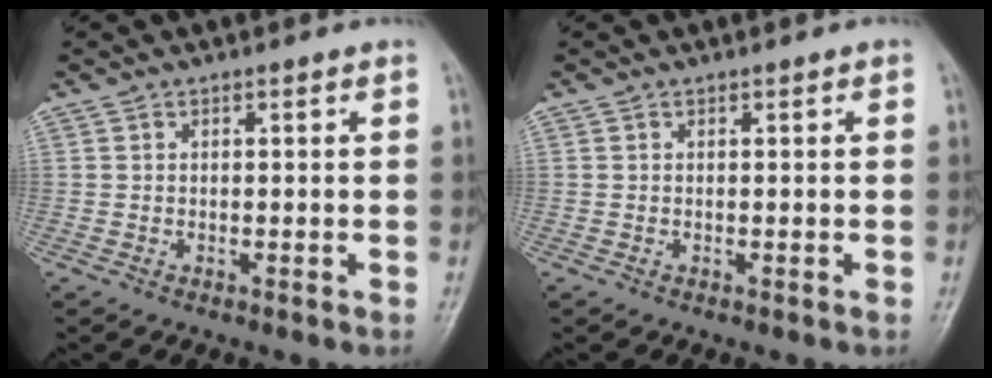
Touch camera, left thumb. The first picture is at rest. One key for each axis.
{"total": 0.0}